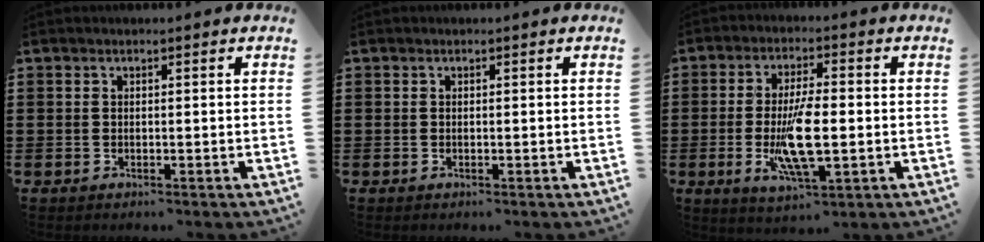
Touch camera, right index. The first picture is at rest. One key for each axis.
{"total": 0.0}
{"total": 9.9, "fx": -1.5, "fy": 3.1, "fz": 9.2, "tx": -0.187, "ty": -0.014, "tz": -0.026}